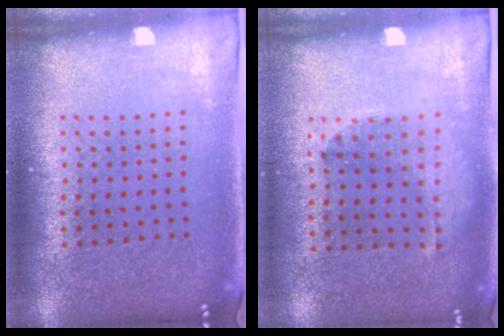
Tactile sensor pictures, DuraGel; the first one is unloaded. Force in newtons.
{"total": 1.0, "press": 1.0, "slide": 0.3}